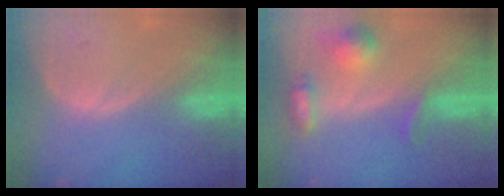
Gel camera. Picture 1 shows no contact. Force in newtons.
{"total": 5.9, "press": 5.7, "slide": 1.7}